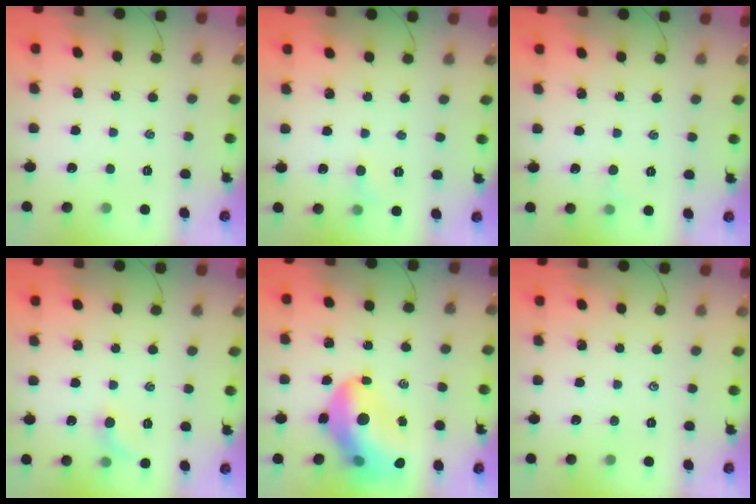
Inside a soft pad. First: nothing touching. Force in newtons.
{"total": 3.7, "press": 3.5, "slide": 1.2}
{"total": 2.6, "press": 2.4, "slide": 0.8}
{"total": 6.0, "press": 5.7, "slide": 1.7}
{"total": 17.1, "press": 16.4, "slide": 4.8}
{"total": 0.0}